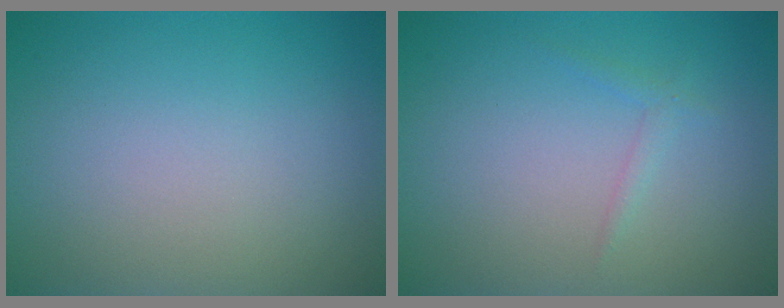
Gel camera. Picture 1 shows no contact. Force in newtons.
{"total": 0.9, "press": 0.9, "slide": 0.1}